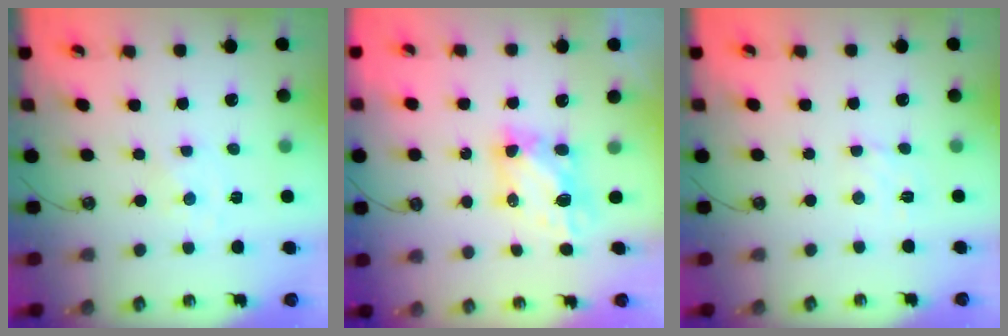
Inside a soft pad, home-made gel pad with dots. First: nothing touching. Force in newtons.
{"total": 6.1, "press": 6.0, "slide": 0.8}
{"total": 2.9, "press": 2.8, "slide": 0.5}